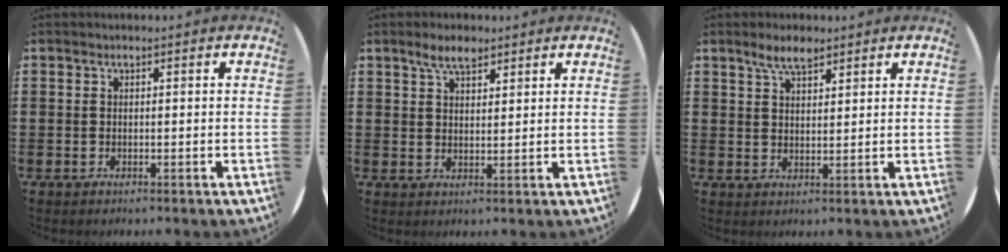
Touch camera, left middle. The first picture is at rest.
{"total": 3.8, "force": [2.9, 1.4, 2.0], "torque": [-0.035, 0.003, 0.051]}
{"total": 3.9, "force": [3.0, 1.4, 2.1], "torque": [-0.037, 0.002, 0.053]}